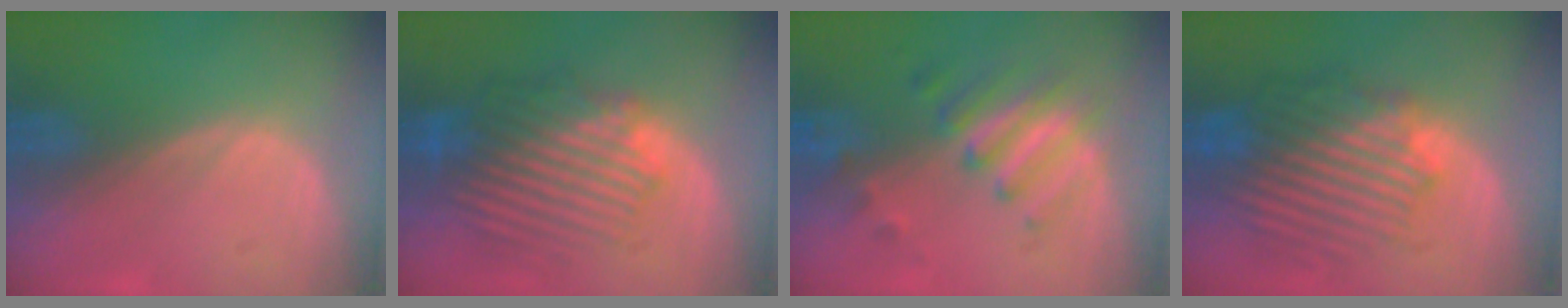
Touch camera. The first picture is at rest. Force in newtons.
{"total": 9.6, "press": 9.0, "slide": 3.3}
{"total": 5.8, "press": 5.7, "slide": 0.9}
{"total": 9.3, "press": 9.2, "slide": 1.7}